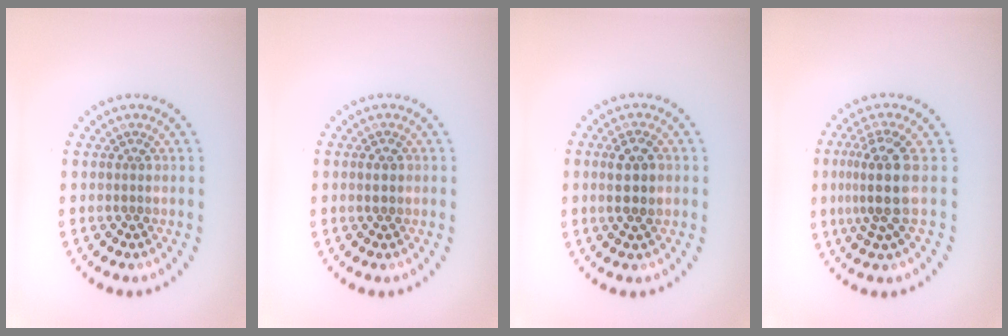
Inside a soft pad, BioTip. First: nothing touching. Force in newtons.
{"total": 1.4, "press": 1.4, "slide": 0.2}
{"total": 2.8, "press": 2.7, "slide": 0.7}
{"total": 4.0, "press": 3.0, "slide": 2.6}